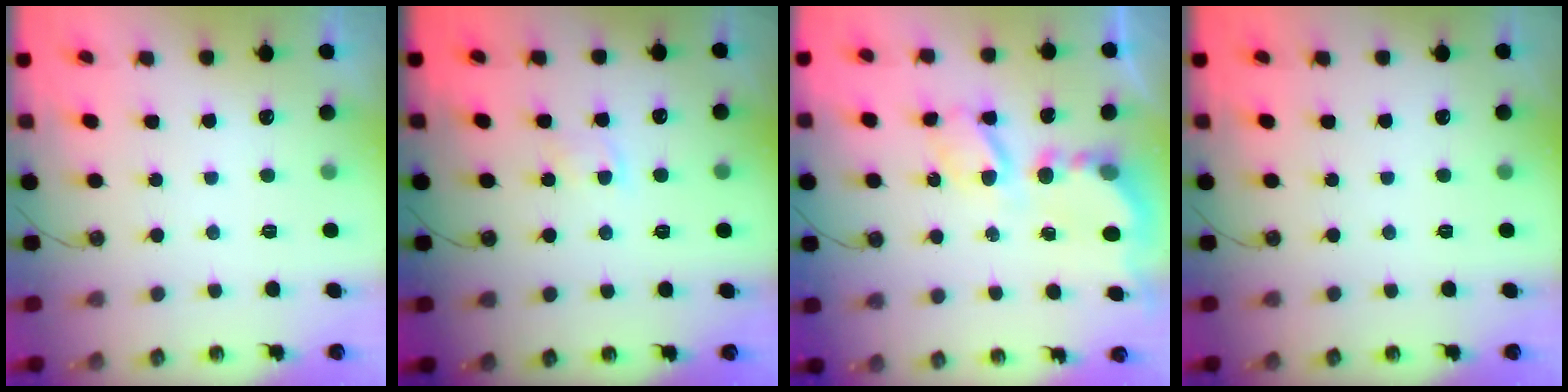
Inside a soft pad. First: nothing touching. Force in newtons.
{"total": 3.9, "press": 3.8, "slide": 0.5}
{"total": 7.3, "press": 7.2, "slide": 0.6}
{"total": 0.0}